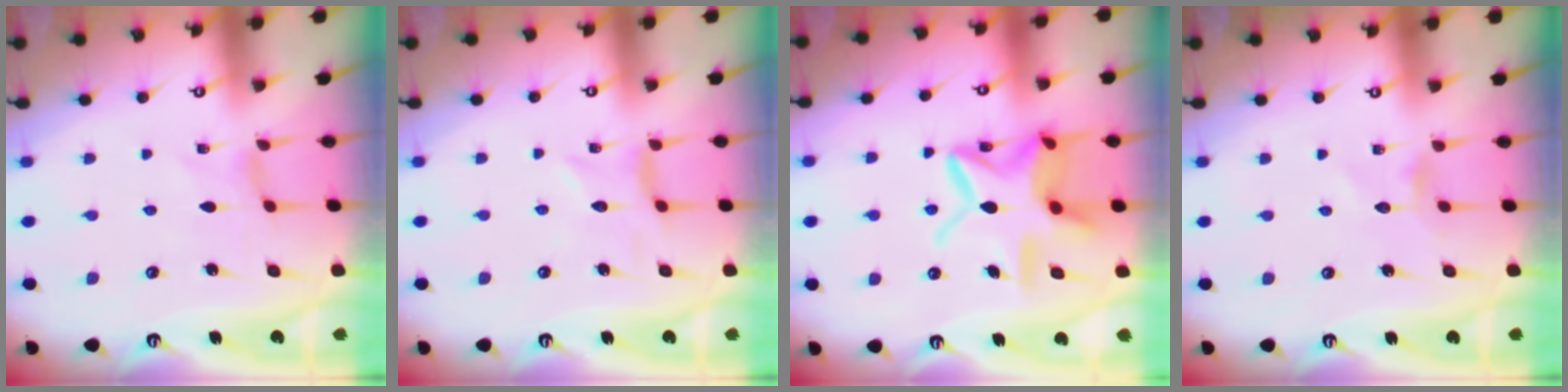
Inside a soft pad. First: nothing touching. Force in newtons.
{"total": 0.9, "press": 0.8, "slide": 0.1}
{"total": 16.2, "press": 16.1, "slide": 1.3}
{"total": 2.7, "press": 2.7, "slide": 0.3}